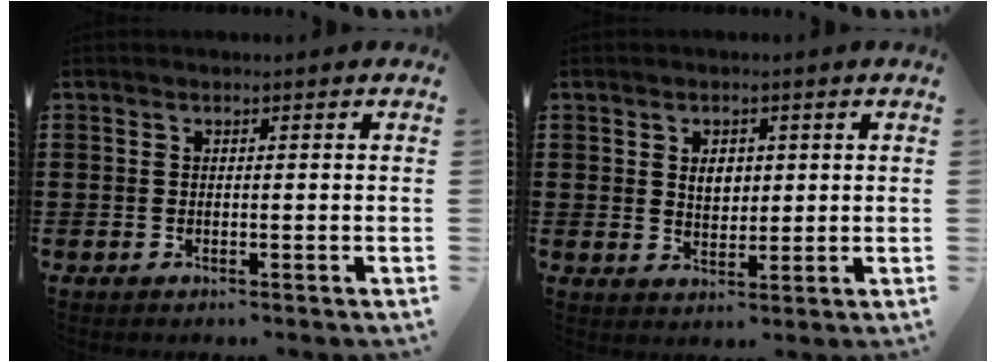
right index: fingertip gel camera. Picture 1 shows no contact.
{"total": 3.1, "force": [0.9, 2.2, 2.1], "torque": [-0.039, 0.005, 0.013]}